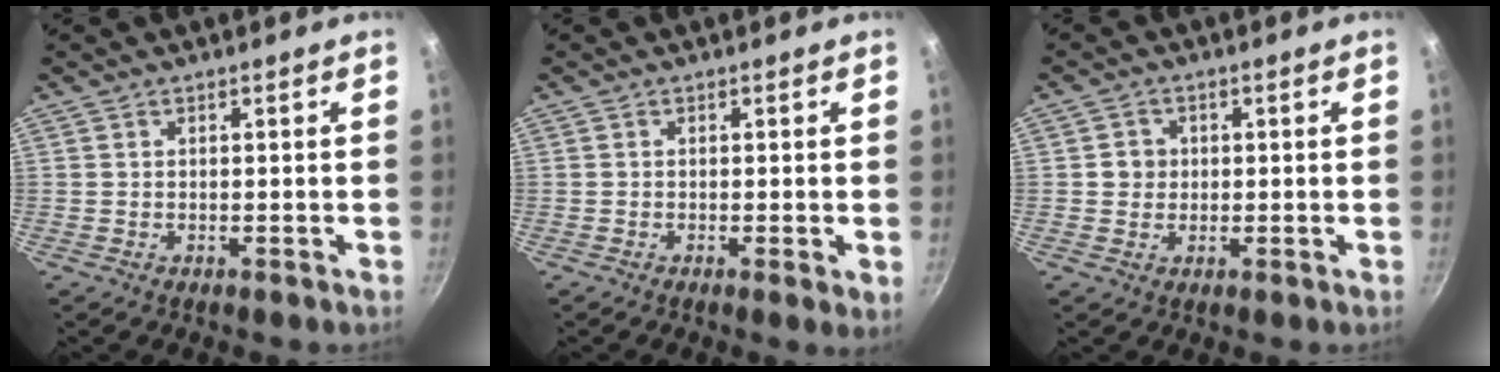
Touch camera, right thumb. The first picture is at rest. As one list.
[{"total": 2.3, "force": [-0.3, 0.4, 2.2], "torque": [-0.040, -0.009, -0.010]}, {"total": 3.2, "force": [0.3, 3.0, 1.0], "torque": [0.003, 0.005, 0.003]}]